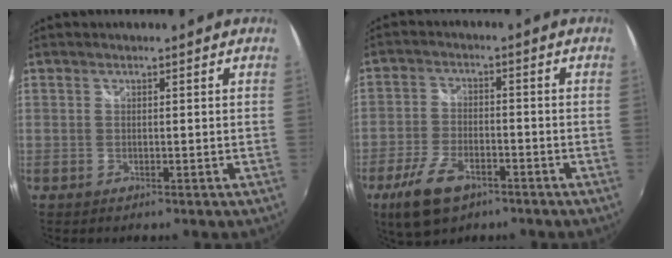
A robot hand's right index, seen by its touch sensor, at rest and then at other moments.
{"total": 10.1, "force": [-6.2, 4.9, 6.3], "torque": [-0.154, -0.016, -0.114]}